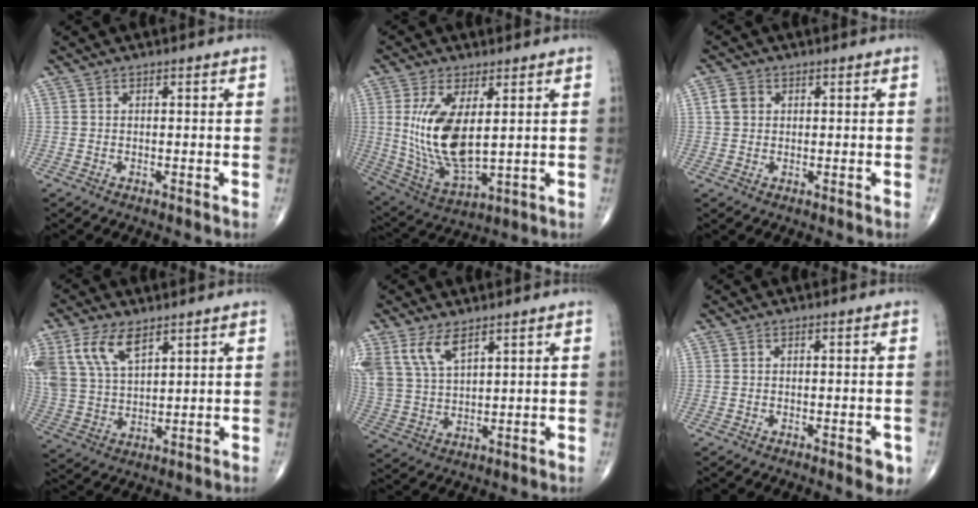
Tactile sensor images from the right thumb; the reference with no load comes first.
{"total": 14.4, "force": [2.3, 6.3, 12.8], "torque": [-0.253, -0.025, 0.062]}
{"total": 3.0, "force": [0.7, 2.5, 1.5], "torque": [-0.025, 0.005, 0.013]}
{"total": 11.7, "force": [6.3, 6.1, 7.8], "torque": [-0.157, -0.011, 0.133]}
{"total": 8.2, "force": [5.1, 3.7, 5.3], "torque": [-0.109, -0.012, 0.113]}
{"total": 3.2, "force": [-1.6, 1.1, 2.6], "torque": [-0.024, 0.000, -0.018]}